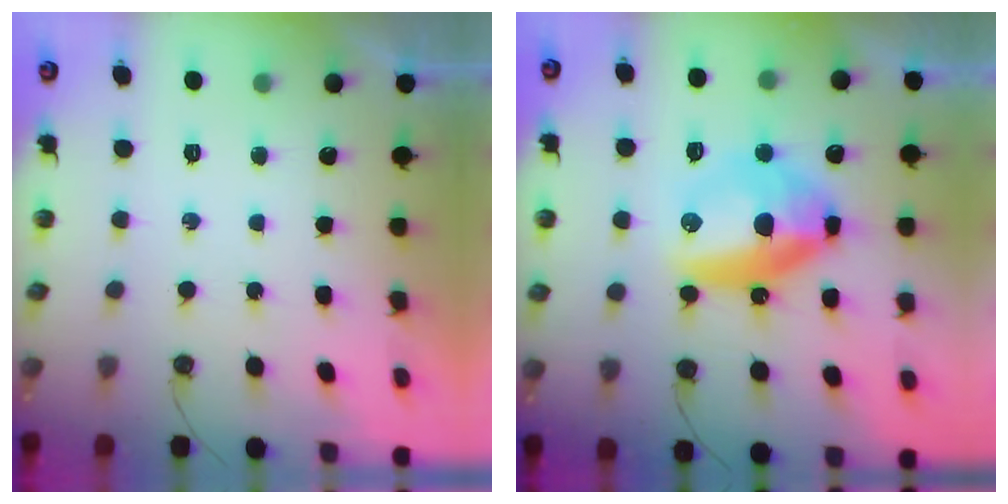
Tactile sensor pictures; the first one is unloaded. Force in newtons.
{"total": 13.6, "press": 13.5, "slide": 1.9}